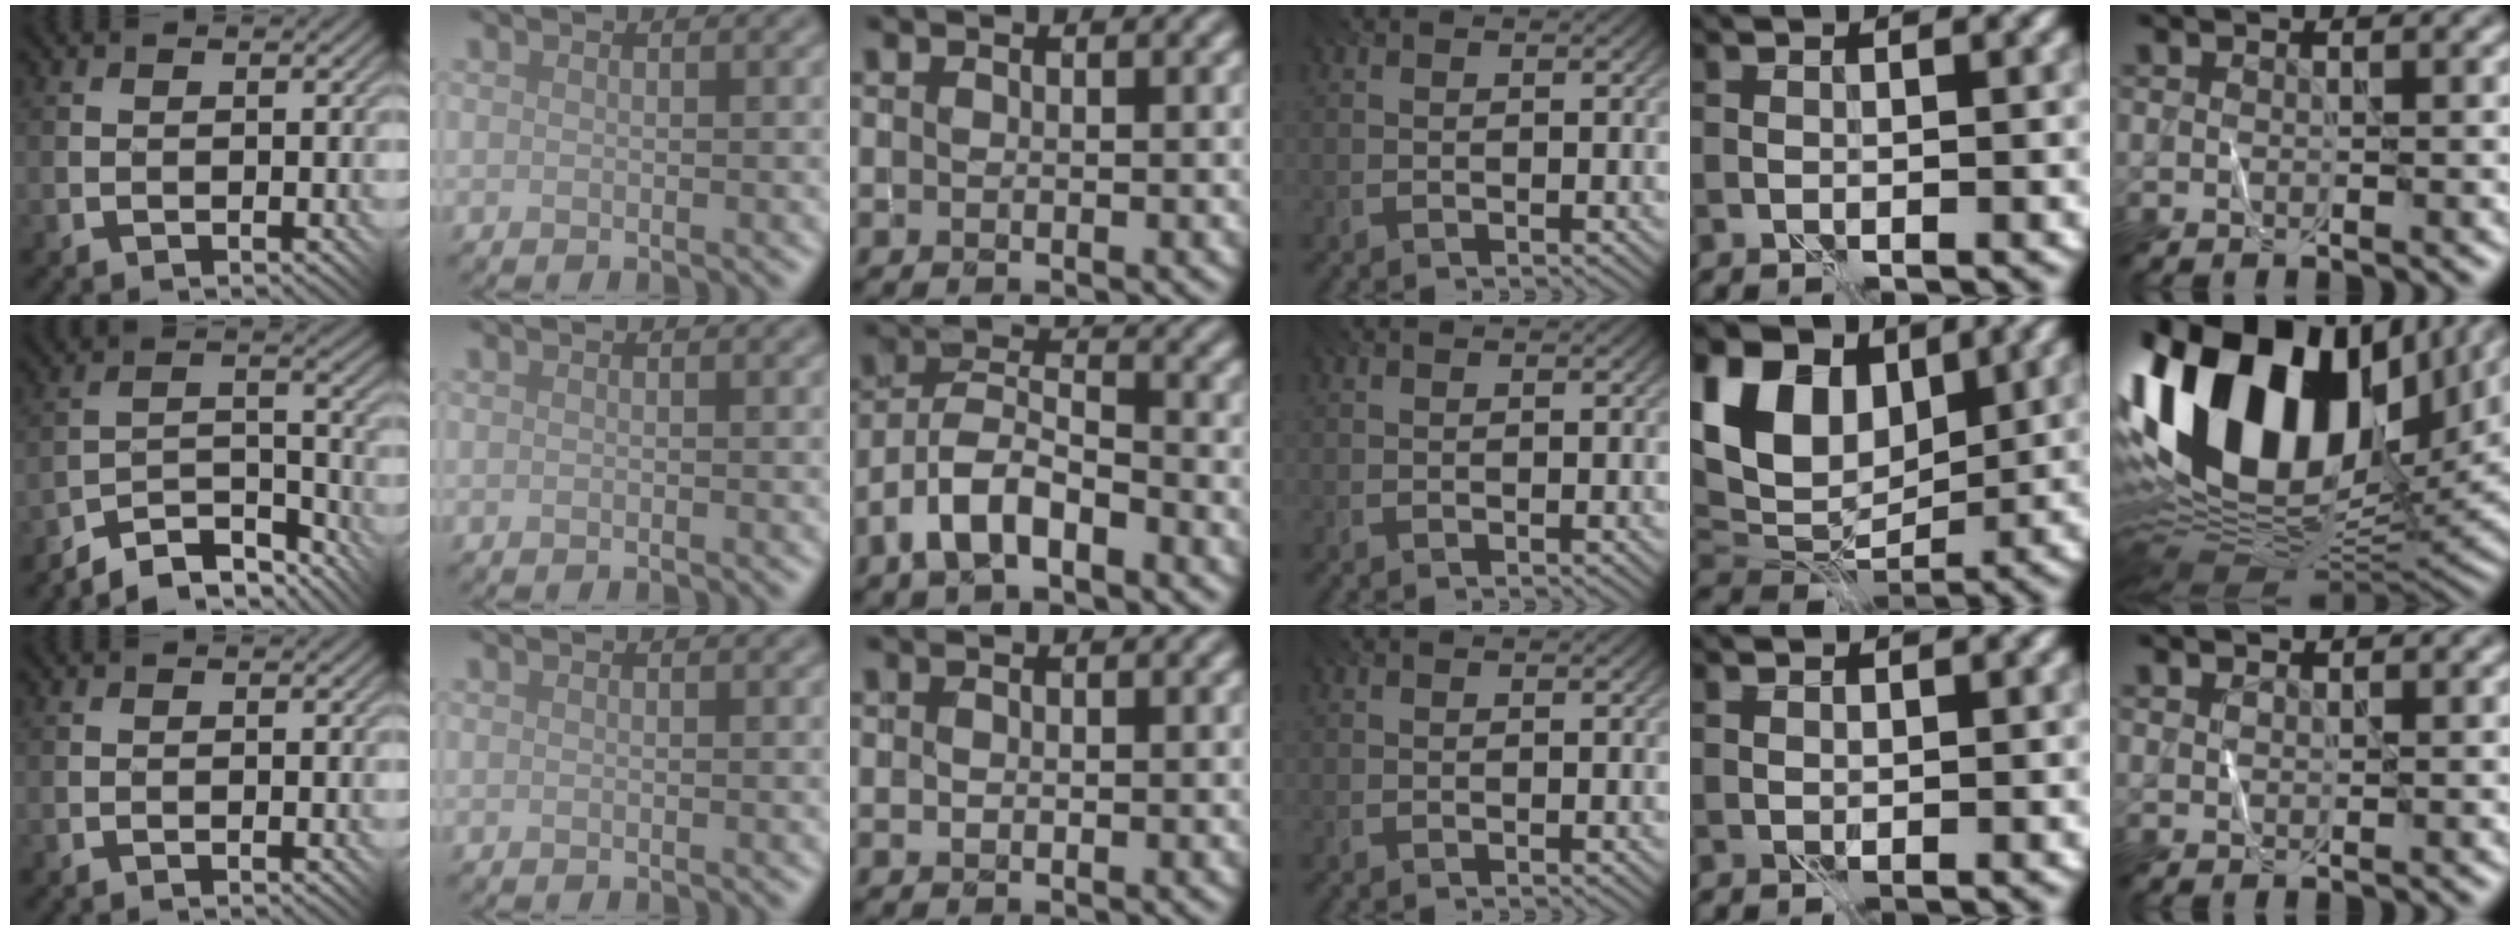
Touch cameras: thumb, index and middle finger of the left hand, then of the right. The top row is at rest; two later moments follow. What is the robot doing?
{"motion": "fold", "object": "shorts"}